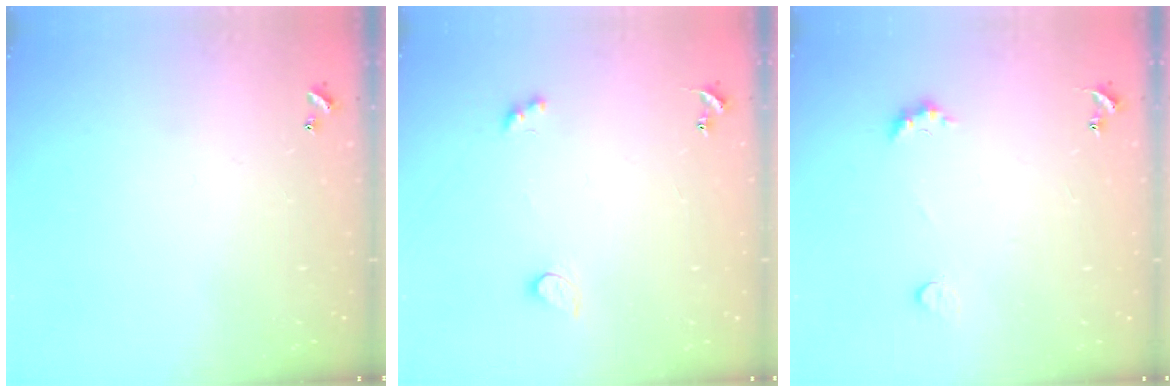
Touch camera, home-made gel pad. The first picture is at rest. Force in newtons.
{"total": 2.8, "press": 2.8, "slide": 0.5}
{"total": 2.8, "press": 2.7, "slide": 0.5}